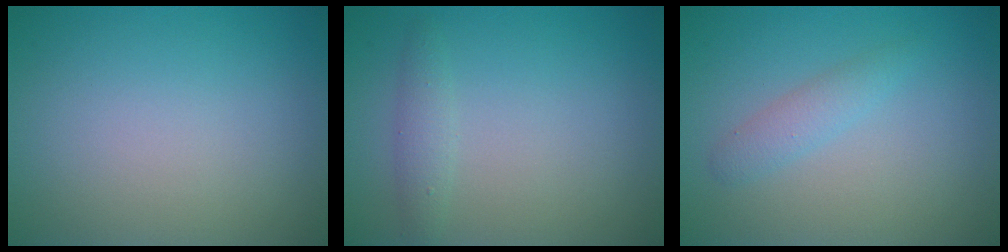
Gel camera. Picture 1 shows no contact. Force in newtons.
{"total": 1.4, "press": 1.4, "slide": 0.1}
{"total": 1.6, "press": 1.6, "slide": 0.1}